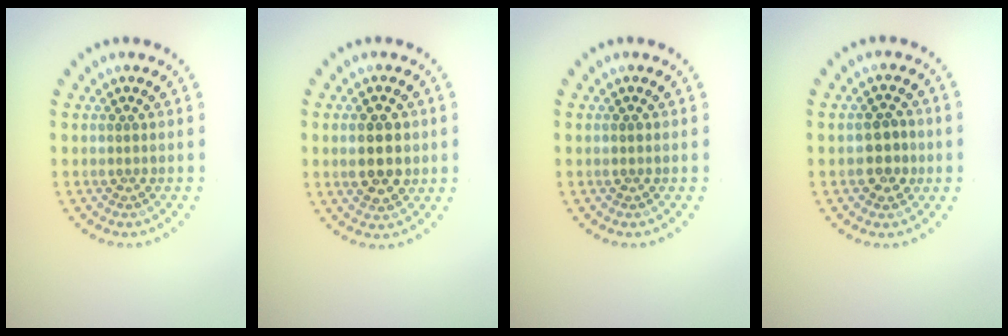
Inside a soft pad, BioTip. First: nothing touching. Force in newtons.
{"total": 3.7, "press": 3.7, "slide": 0.3}
{"total": 0.6, "press": 0.6, "slide": 0.0}
{"total": 2.5, "press": 2.5, "slide": 0.4}